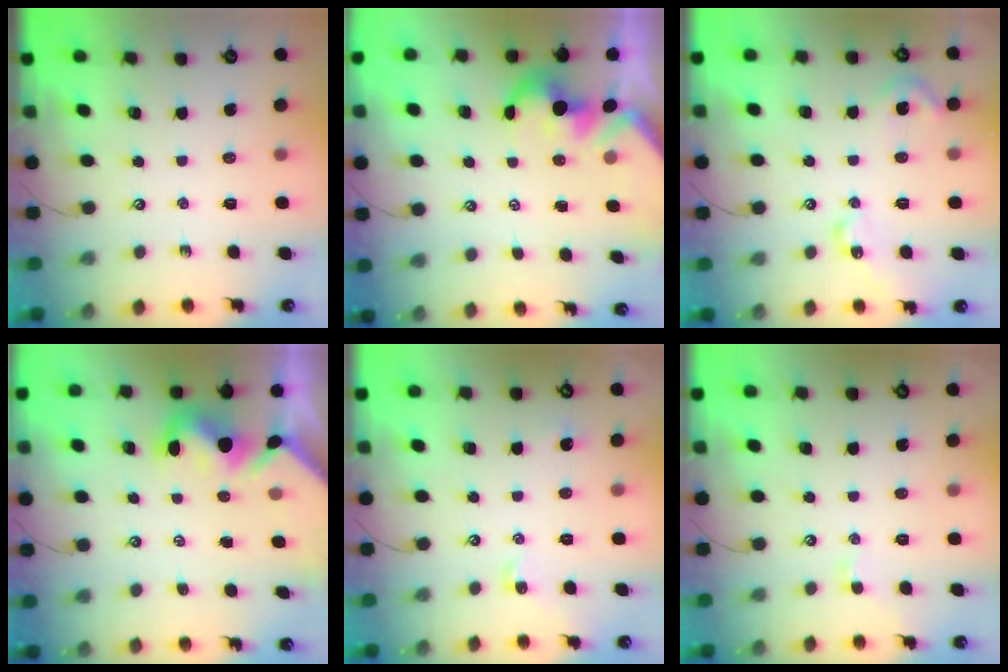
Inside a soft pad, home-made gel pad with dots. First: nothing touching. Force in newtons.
{"total": 1.6, "press": 1.3, "slide": 1.0}
{"total": 8.0, "press": 7.9, "slide": 0.9}
{"total": 3.3, "press": 3.1, "slide": 0.9}
{"total": 1.5, "press": 1.4, "slide": 0.5}
{"total": 0.0}